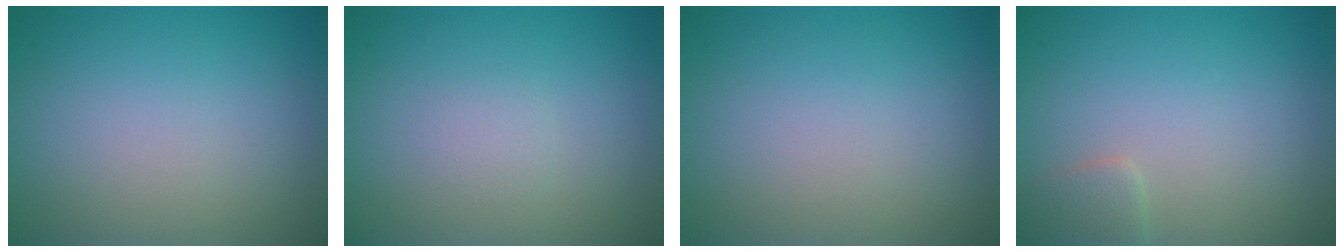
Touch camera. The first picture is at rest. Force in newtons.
{"total": 0.8, "press": 0.8, "slide": 0.0}
{"total": 0.0}
{"total": 1.6, "press": 1.6, "slide": 0.1}